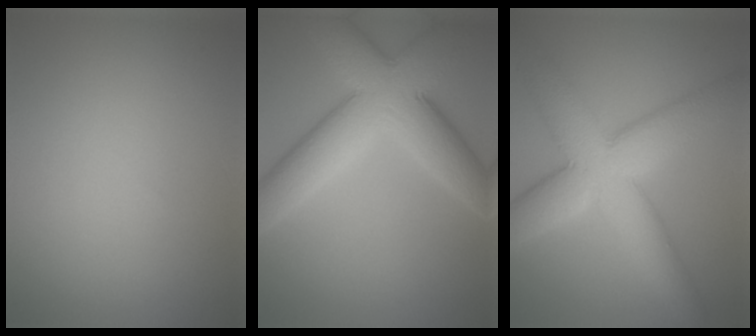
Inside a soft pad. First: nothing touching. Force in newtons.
{"total": 9.8, "press": 9.7, "slide": 0.6}
{"total": 10.0, "press": 10.0, "slide": 0.5}